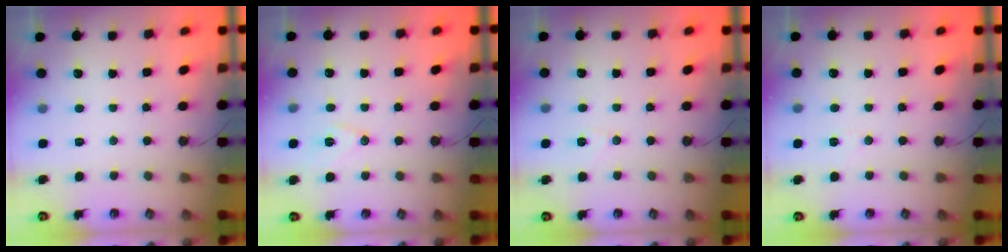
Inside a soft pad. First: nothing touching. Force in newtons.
{"total": 8.6, "press": 7.8, "slide": 3.6}
{"total": 6.5, "press": 6.4, "slide": 1.3}
{"total": 4.8, "press": 4.5, "slide": 1.7}